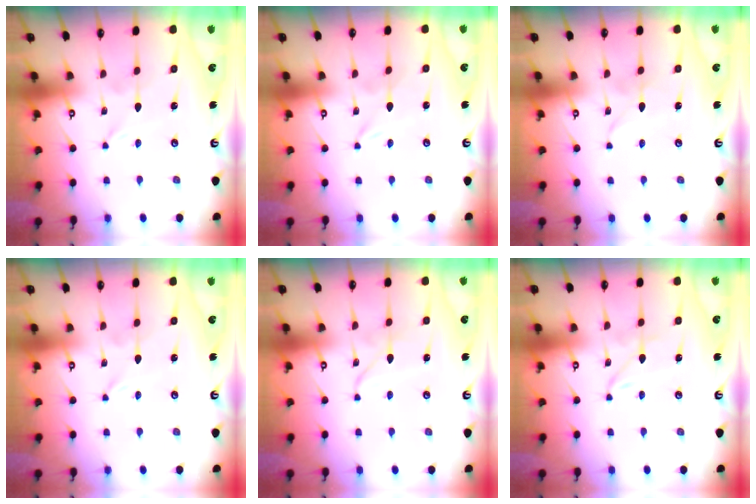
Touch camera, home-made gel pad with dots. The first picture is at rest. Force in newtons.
{"total": 0.0}
{"total": 2.1, "press": 2.1, "slide": 0.2}
{"total": 0.0}
{"total": 2.1, "press": 2.1, "slide": 0.2}
{"total": 0.9, "press": 0.9, "slide": 0.1}